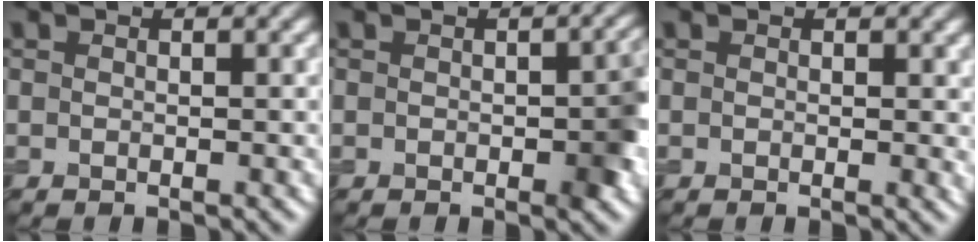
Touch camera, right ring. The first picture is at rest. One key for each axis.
{"total": 3.3, "fx": -0.6, "fy": 1.1, "fz": 3.1, "tx": -0.038, "ty": 0.000, "tz": -0.008}
{"total": 1.1, "fx": 0.4, "fy": 0.4, "fz": 1.0, "tx": -0.011, "ty": 0.000, "tz": 0.006}